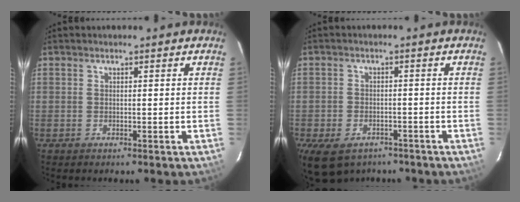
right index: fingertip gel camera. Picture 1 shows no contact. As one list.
[{"total": 10.7, "force": [-6.8, 6.7, 4.8], "torque": [-0.113, -0.004, -0.099]}]